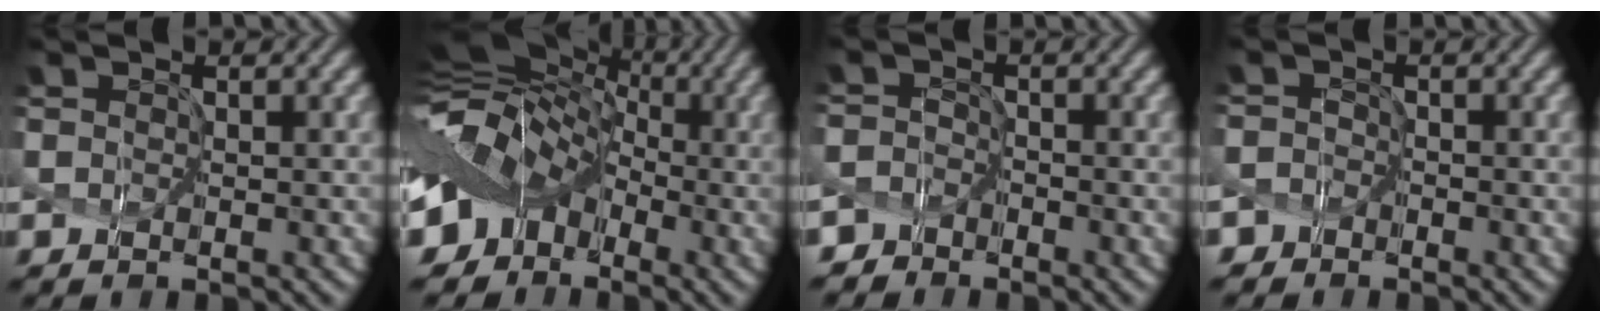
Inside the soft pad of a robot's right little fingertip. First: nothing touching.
{"total": 7.6, "force": [-1.4, 6.4, 3.8], "torque": [-0.078, 0.012, -0.048]}
{"total": 2.3, "force": [-2.1, 1.0, -0.2], "torque": [0.001, 0.006, -0.041]}
{"total": 2.4, "force": [-1.8, 1.6, -0.1], "torque": [0.015, 0.007, -0.040]}